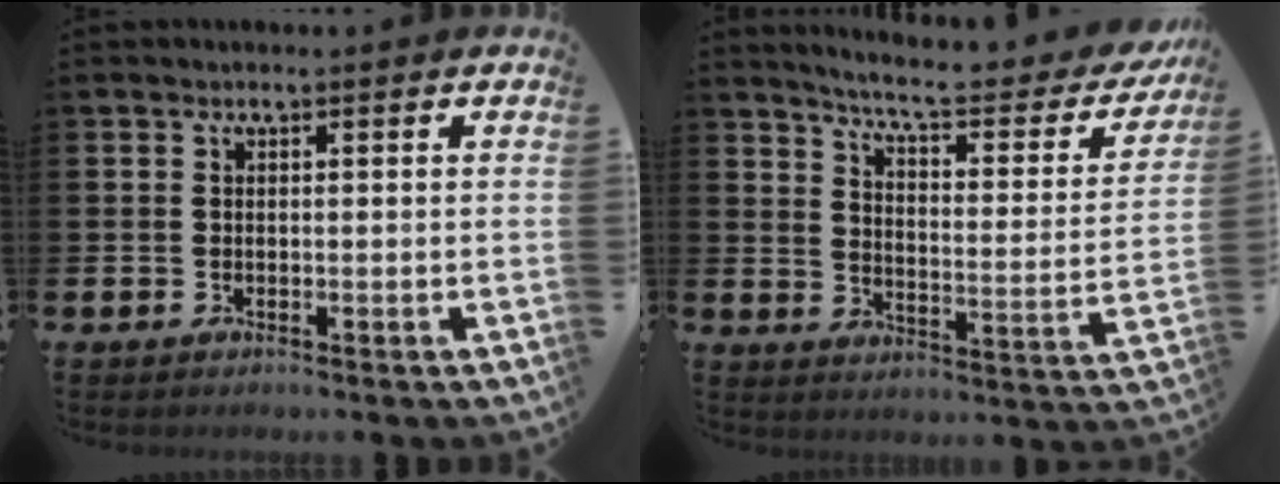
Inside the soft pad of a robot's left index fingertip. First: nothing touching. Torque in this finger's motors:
{"motor_torque": [1.02, -1.13, 0.38, 0.12]}